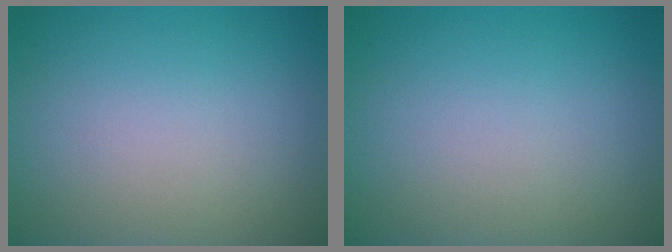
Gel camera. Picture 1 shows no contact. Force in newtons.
{"total": 0.0}